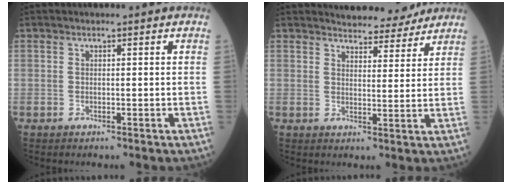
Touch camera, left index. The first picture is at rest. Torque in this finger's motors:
{"motor_torque": [0.78, -0.68, 0.02, 0.00]}